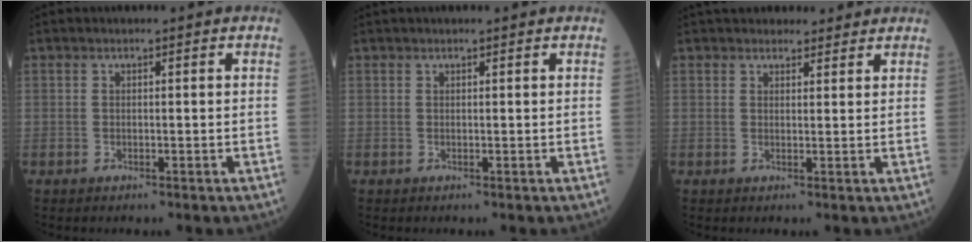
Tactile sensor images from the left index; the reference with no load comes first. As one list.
[{"total": 1.3, "force": [1.2, 0.1, 0.6], "torque": [-0.007, 0.021, 0.020]}, {"total": 6.4, "force": [5.8, 2.3, 1.6], "torque": [-0.009, 0.022, 0.074]}]